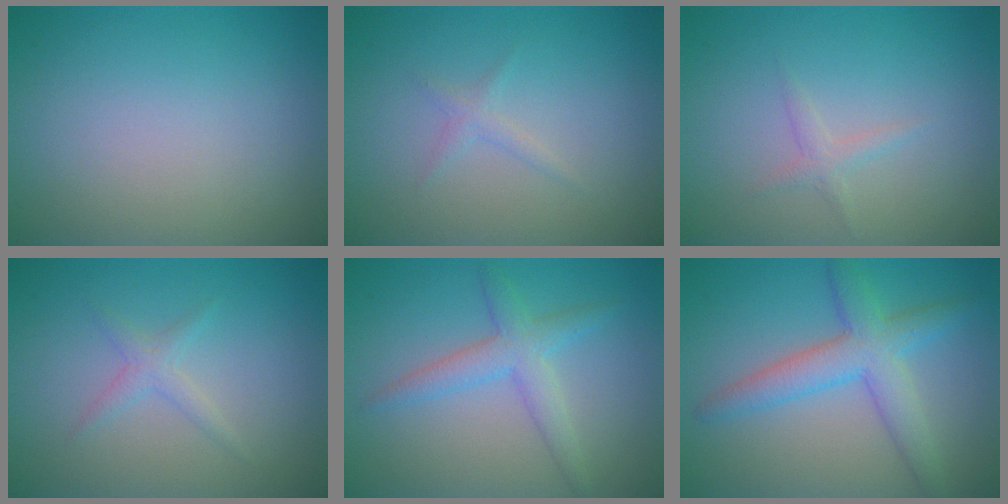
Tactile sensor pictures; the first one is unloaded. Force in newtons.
{"total": 1.0, "press": 1.0, "slide": 0.1}
{"total": 1.0, "press": 1.0, "slide": 0.0}
{"total": 1.3, "press": 1.3, "slide": 0.1}
{"total": 3.1, "press": 3.1, "slide": 0.2}
{"total": 4.8, "press": 4.8, "slide": 0.1}